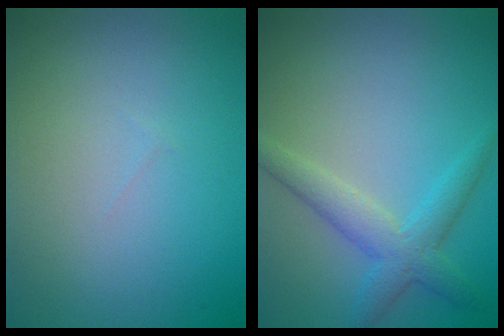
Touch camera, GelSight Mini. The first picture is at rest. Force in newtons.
{"total": 3.3, "press": 3.3, "slide": 0.2}